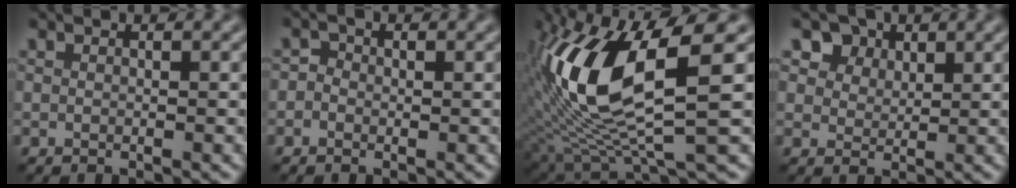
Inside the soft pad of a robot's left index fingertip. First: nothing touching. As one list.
[{"total": 1.0, "force": [-0.2, 0.8, 0.4], "torque": [-0.007, 0.000, -0.012]}, {"total": 12.3, "force": [2.0, 4.1, 11.4], "torque": [-0.251, -0.010, 0.042]}, {"total": 5.7, "force": [3.7, 3.8, 2.0], "torque": [-0.066, -0.008, 0.072]}]